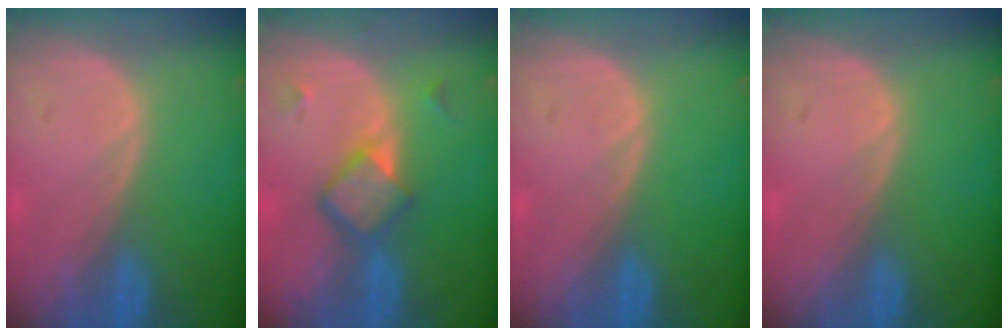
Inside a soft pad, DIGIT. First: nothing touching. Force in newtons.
{"total": 5.8, "press": 5.1, "slide": 2.7}
{"total": 0.0}
{"total": 0.0}